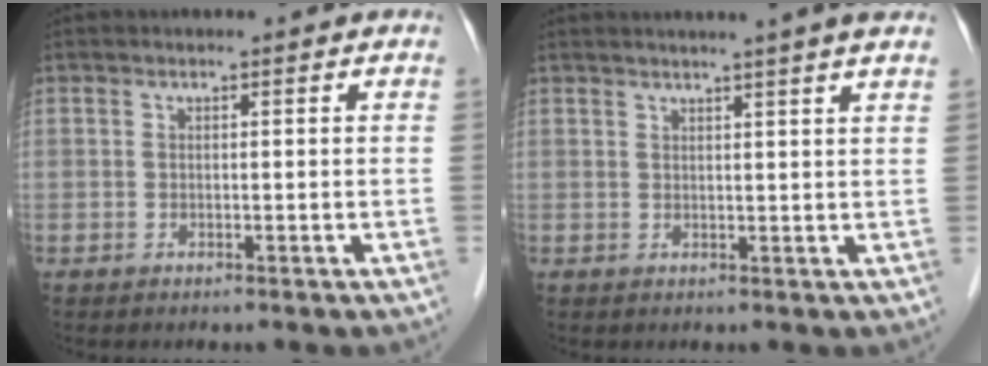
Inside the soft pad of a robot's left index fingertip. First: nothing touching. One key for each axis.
{"total": 6.2, "fx": 5.1, "fy": -1.1, "fz": 3.3, "tx": -0.043, "ty": 0.014, "tz": 0.055}